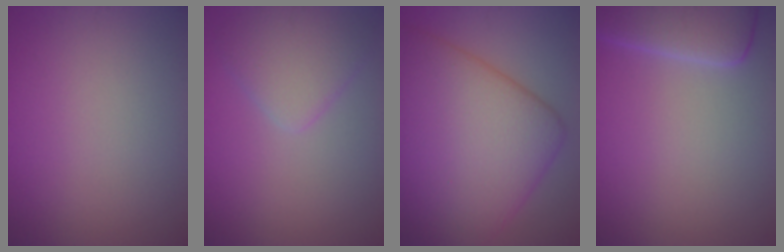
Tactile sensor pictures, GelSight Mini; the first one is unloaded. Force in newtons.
{"total": 3.4, "press": 3.4, "slide": 0.2}
{"total": 14.2, "press": 14.2, "slide": 0.2}
{"total": 5.6, "press": 5.6, "slide": 0.5}